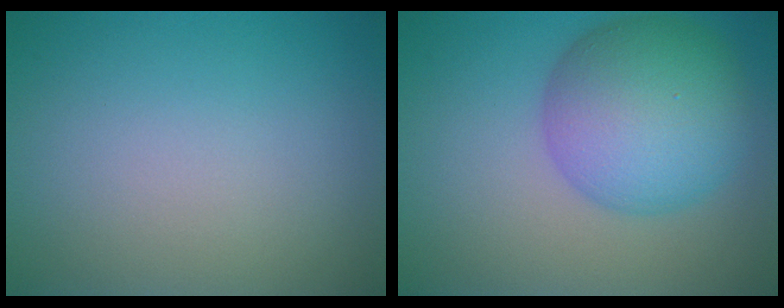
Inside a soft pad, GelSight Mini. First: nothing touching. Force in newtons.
{"total": 8.8, "press": 8.8, "slide": 0.2}